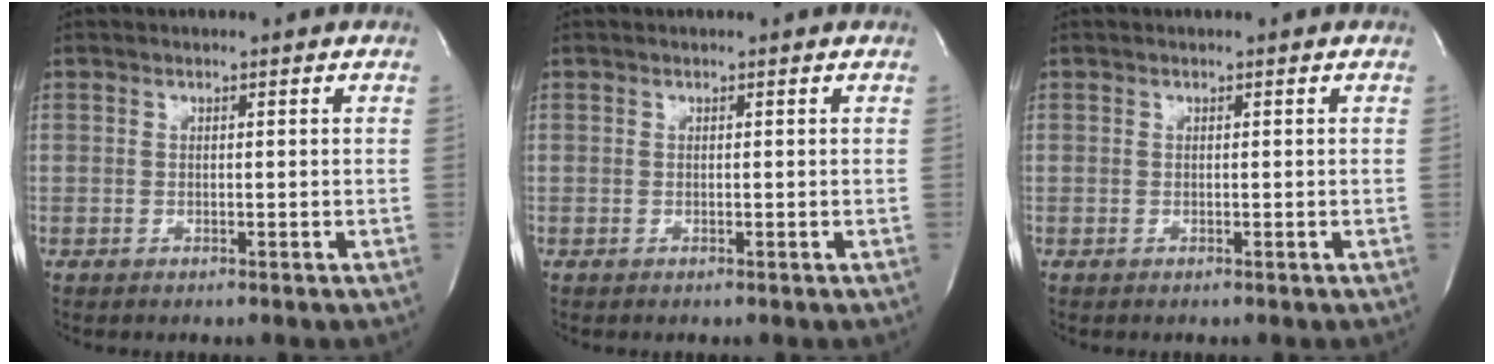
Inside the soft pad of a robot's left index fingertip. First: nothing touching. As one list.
[{"total": 0.0}, {"total": 0.0}]